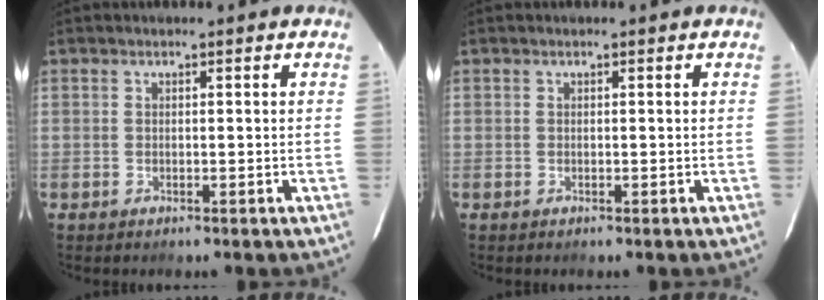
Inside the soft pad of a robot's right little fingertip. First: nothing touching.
{"total": 0.0}